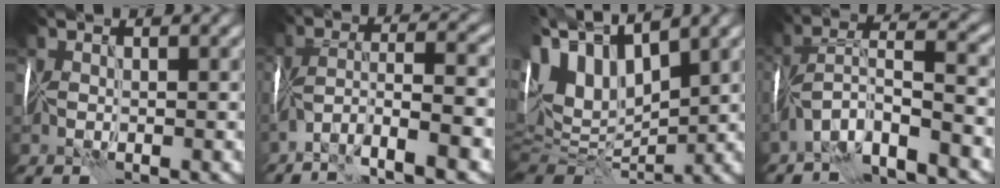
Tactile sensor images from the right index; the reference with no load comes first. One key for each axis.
{"total": 7.2, "fx": -4.0, "fy": 1.7, "fz": 5.7, "tx": -0.101, "ty": 0.015, "tz": -0.077}
{"total": 11.3, "fx": 5.6, "fy": 5.6, "fz": 8.1, "tx": -0.190, "ty": 0.025, "tz": 0.099}
{"total": 7.2, "fx": -4.7, "fy": 1.5, "fz": 5.3, "tx": -0.089, "ty": 0.016, "tz": -0.095}